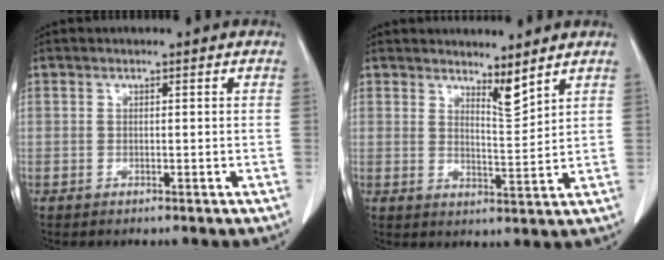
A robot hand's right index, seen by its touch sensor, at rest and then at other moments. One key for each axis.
{"total": 3.7, "fx": 3.2, "fy": 0.1, "fz": 1.7, "tx": -0.032, "ty": -0.018, "tz": 0.061}